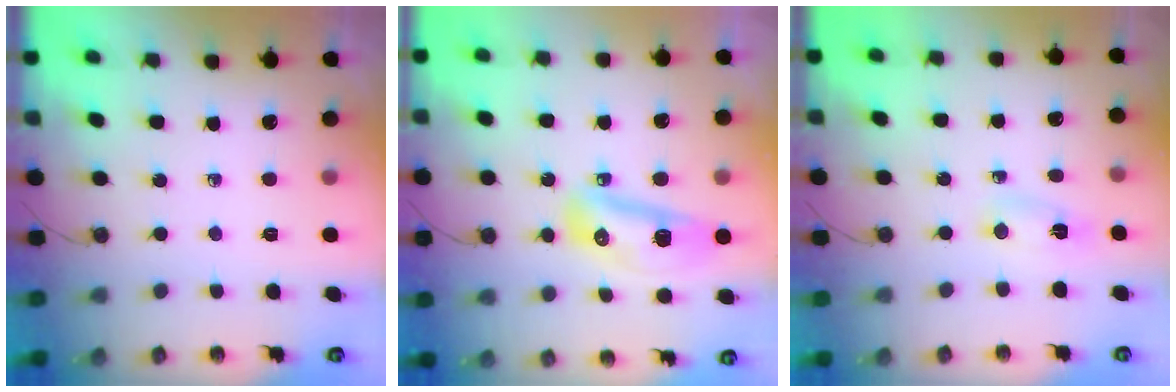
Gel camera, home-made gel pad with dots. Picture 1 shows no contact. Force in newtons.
{"total": 9.8, "press": 9.7, "slide": 1.3}
{"total": 2.6, "press": 2.3, "slide": 1.1}